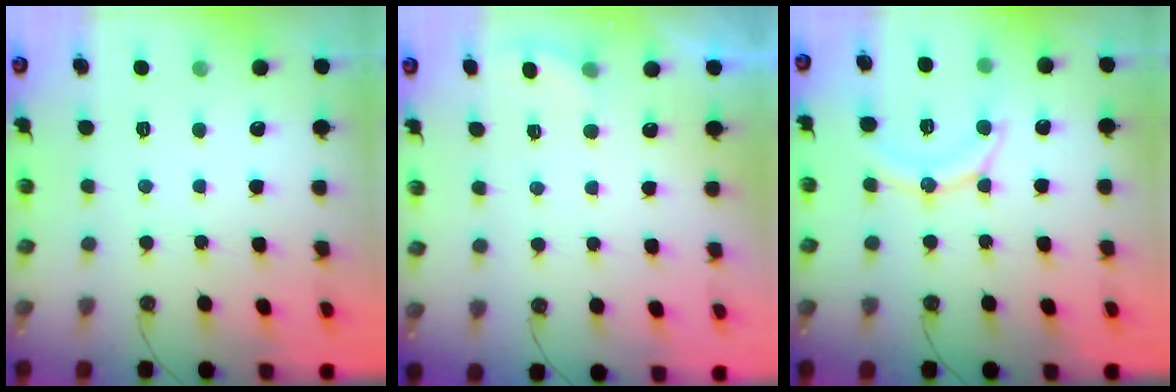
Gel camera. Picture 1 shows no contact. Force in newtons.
{"total": 3.0, "press": 2.8, "slide": 1.0}
{"total": 13.1, "press": 13.0, "slide": 1.5}